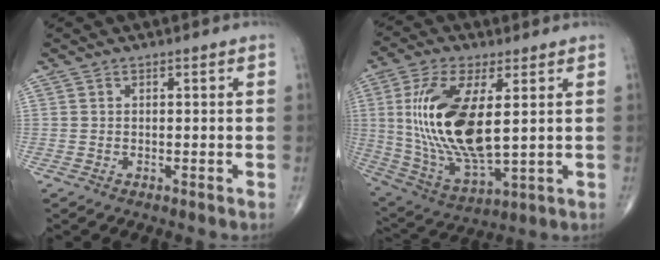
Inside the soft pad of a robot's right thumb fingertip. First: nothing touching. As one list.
[{"total": 19.8, "force": [2.8, 8.3, 17.8], "torque": [-0.362, -0.021, 0.062]}]